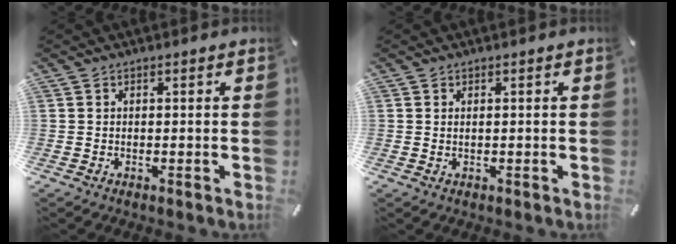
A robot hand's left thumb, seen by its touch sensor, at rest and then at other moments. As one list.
[{"total": 0.8, "force": [0.2, 0.2, 0.7], "torque": [-0.014, -0.001, 0.004]}]